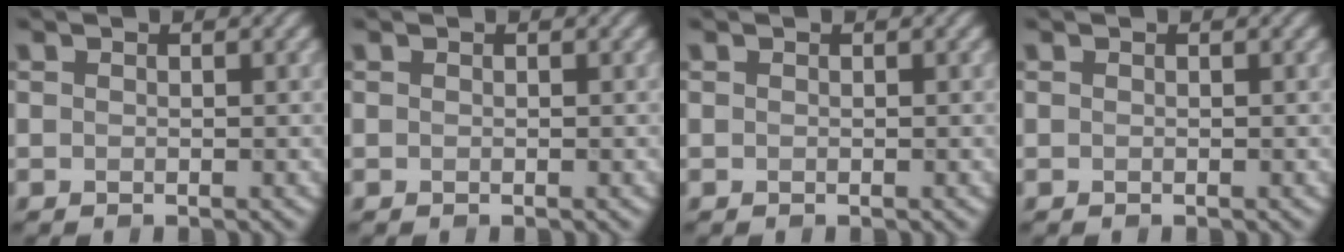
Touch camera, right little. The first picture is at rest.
{"total": 0.0}
{"total": 0.0}
{"total": 0.0}